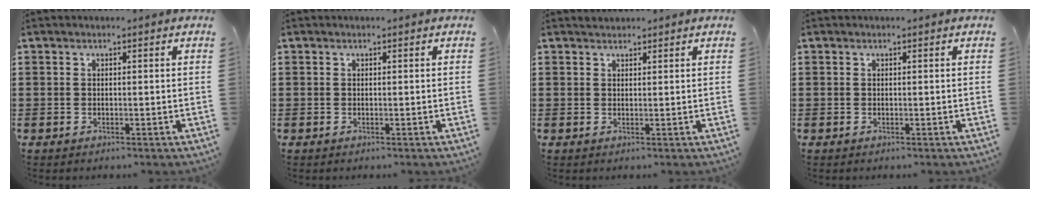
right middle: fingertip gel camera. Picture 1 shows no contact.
{"total": 0.0}
{"total": 1.1, "force": [1.0, 0.5, -0.2], "torque": [0.009, -0.001, 0.018]}
{"total": 0.0}